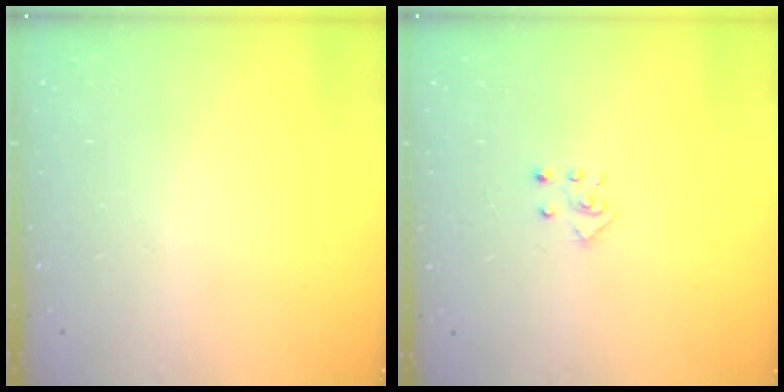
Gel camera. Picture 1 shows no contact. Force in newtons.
{"total": 3.9, "press": 3.8, "slide": 0.3}